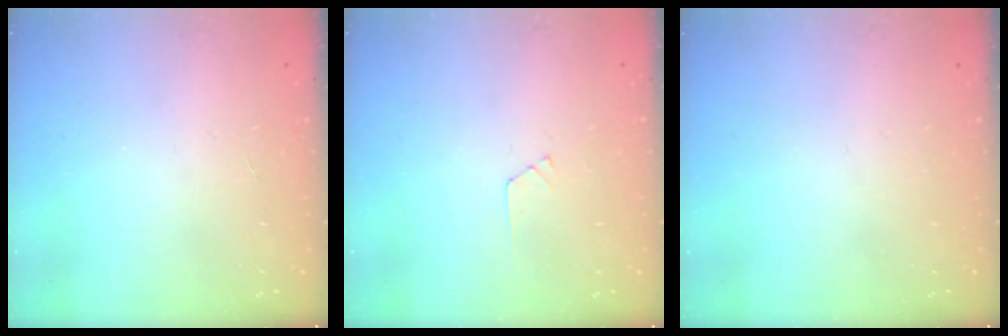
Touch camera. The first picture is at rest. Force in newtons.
{"total": 4.3, "press": 4.3, "slide": 0.5}
{"total": 0.0}